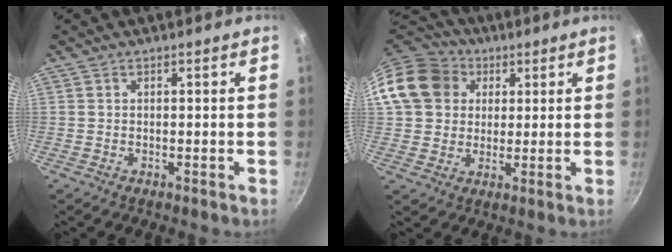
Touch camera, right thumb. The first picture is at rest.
{"total": 14.9, "force": [4.3, 12.6, 6.6], "torque": [-0.110, 0.023, 0.070]}